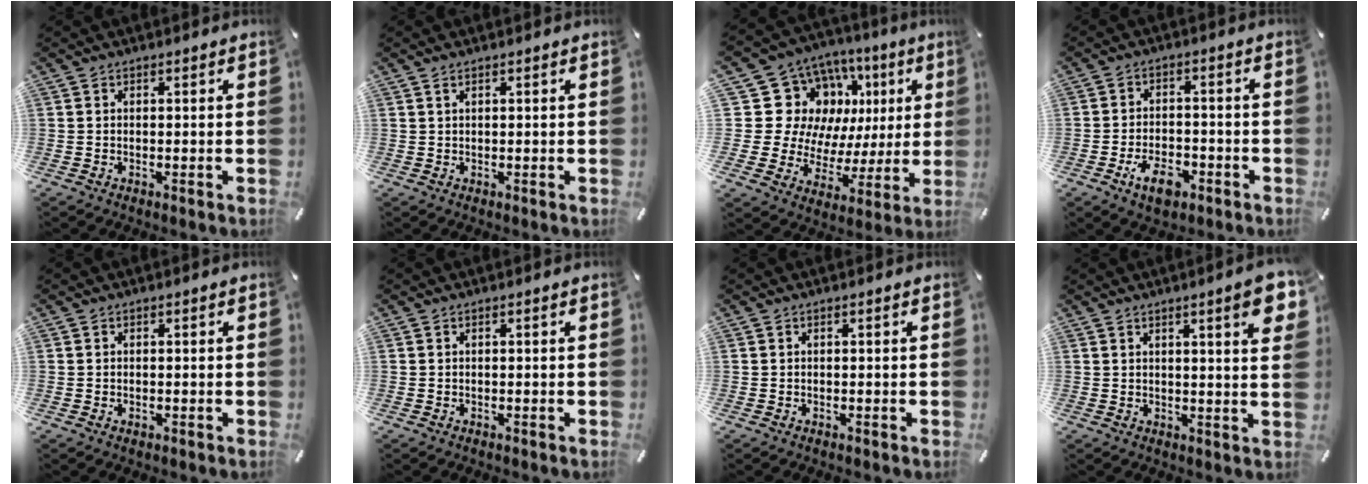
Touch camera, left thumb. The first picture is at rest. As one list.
[{"total": 1.0, "force": [0.5, 0.4, 0.8], "torque": [-0.015, 0.002, 0.009]}, {"total": 17.8, "force": [7.2, 14.7, 7.1], "torque": [-0.105, -0.065, 0.164]}, {"total": 7.3, "force": [-3.7, 4.2, 4.6], "torque": [-0.087, 0.012, -0.070]}, {"total": 0.6, "force": [0.0, 0.5, 0.2], "torque": [-0.003, 0.004, -0.002]}, {"total": 0.0}, {"total": 0.0}, {"total": 7.6, "force": [3.7, 1.3, 6.5], "torque": [-0.095, -0.016, 0.056]}]